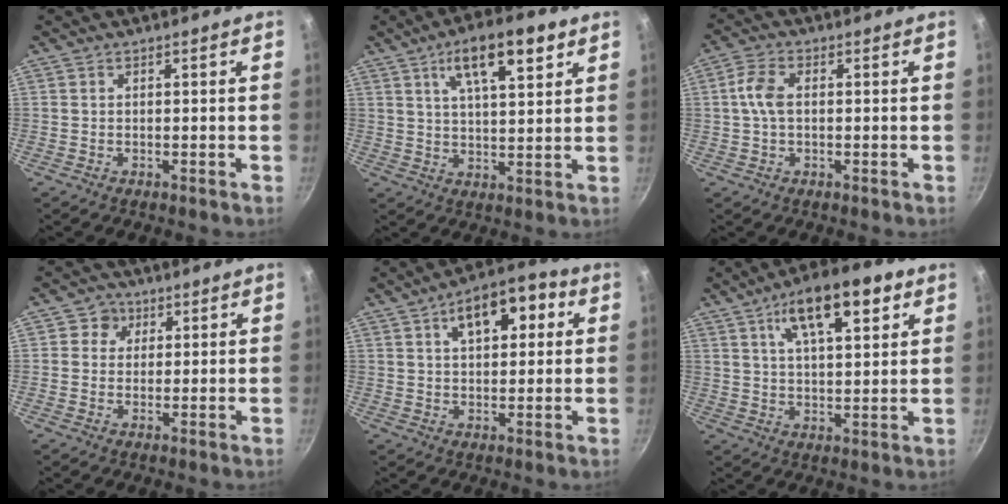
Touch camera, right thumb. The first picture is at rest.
{"total": 12.4, "force": [6.1, 4.4, 9.9], "torque": [-0.143, -0.013, 0.098]}
{"total": 5.1, "force": [0.4, 3.0, 4.1], "torque": [-0.088, 0.012, 0.003]}
{"total": 3.6, "force": [1.3, 3.3, 0.5], "torque": [0.022, 0.000, 0.010]}
{"total": 12.2, "force": [4.1, 6.5, 9.5], "torque": [-0.110, 0.014, 0.054]}
{"total": 14.9, "force": [6.8, 5.9, 11.9], "torque": [-0.168, -0.008, 0.105]}